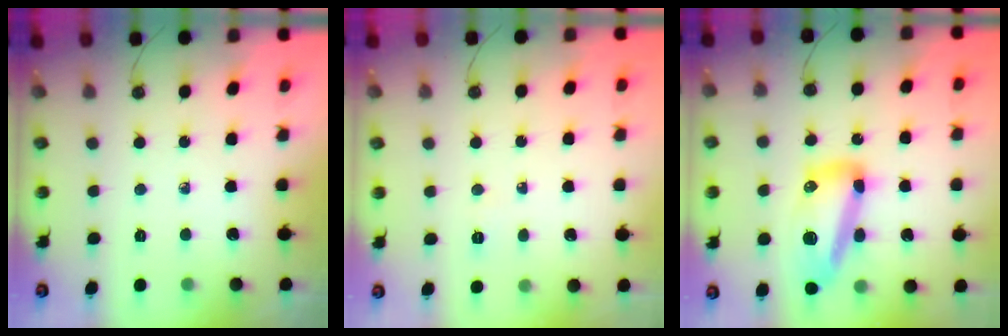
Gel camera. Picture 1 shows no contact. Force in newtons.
{"total": 16.1, "press": 5.3, "slide": 15.2}
{"total": 14.7, "press": 14.7, "slide": 1.3}